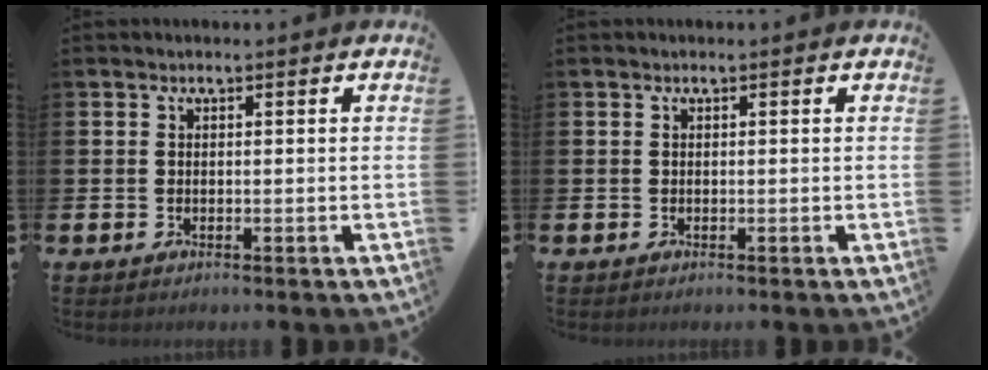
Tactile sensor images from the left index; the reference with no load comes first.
{"total": 0.0}